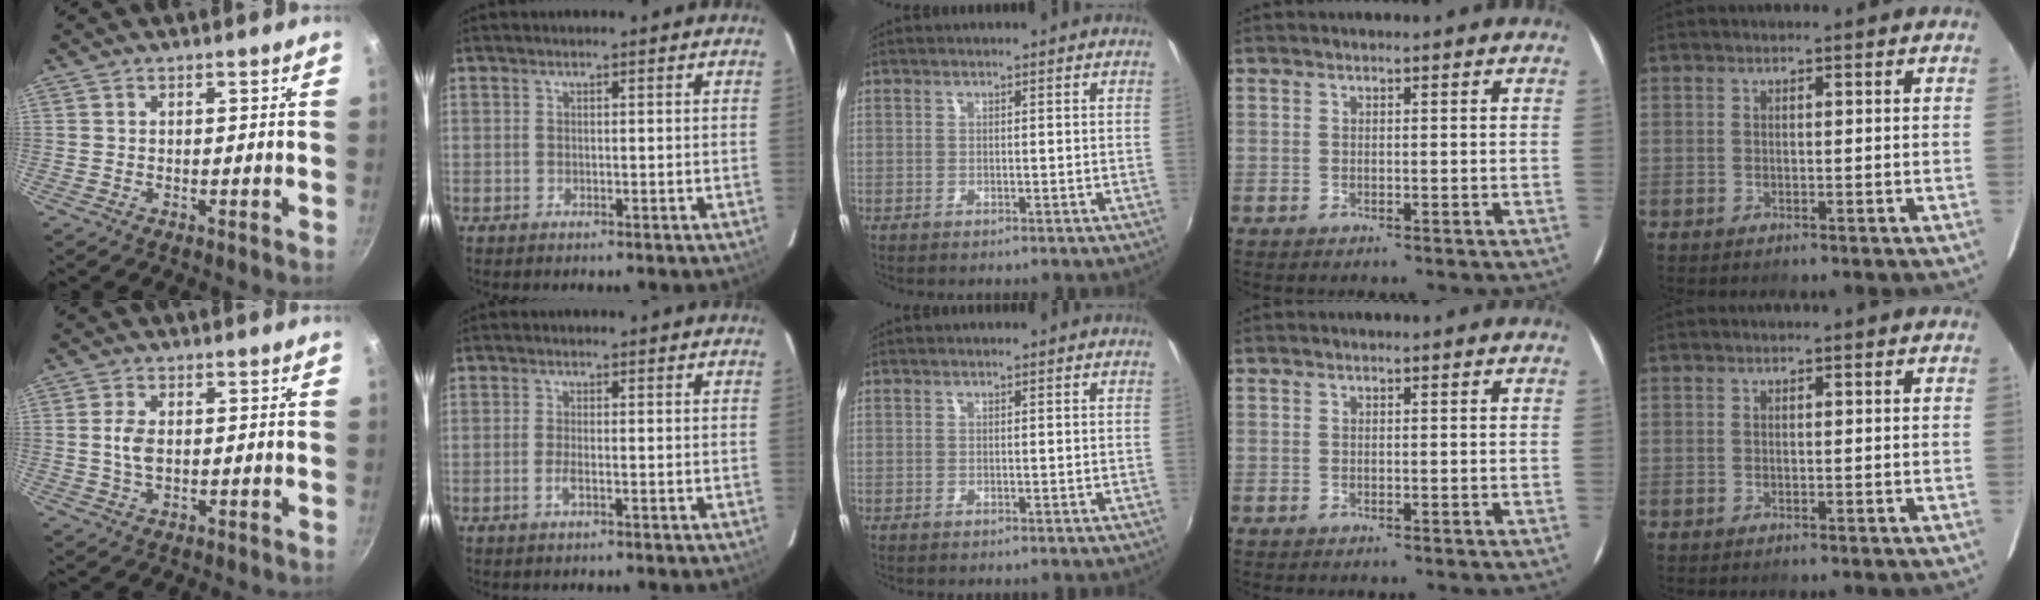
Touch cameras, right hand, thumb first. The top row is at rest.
{"thumb": {"total": 4.1, "force": [0.2, 2.4, 3.3], "torque": [-0.060, 0.003, 0.002]}, "index": {"total": 1.8, "force": [-0.8, 0.4, 1.6], "torque": [-0.035, -0.002, -0.016]}}